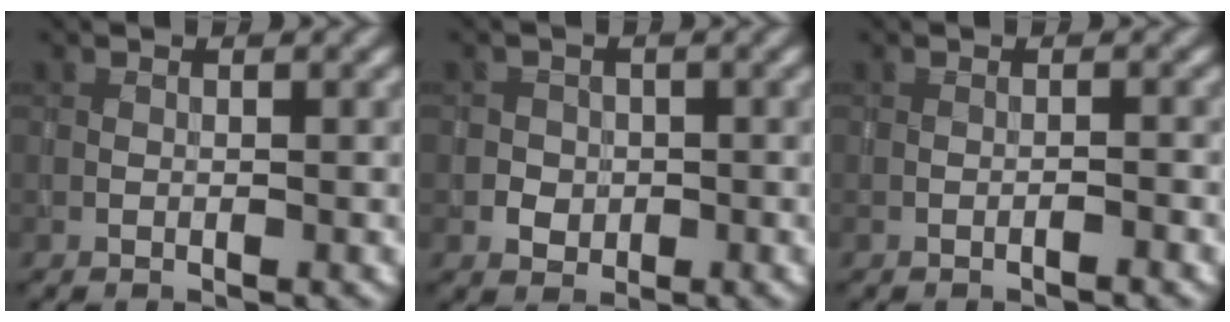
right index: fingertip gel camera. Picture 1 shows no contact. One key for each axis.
{"total": 1.9, "fx": -0.3, "fy": 1.8, "fz": 0.4, "tx": 0.011, "ty": 0.001, "tz": -0.015}
{"total": 0.8, "fx": -0.6, "fy": 0.0, "fz": 0.5, "tx": -0.009, "ty": 0.004, "tz": -0.011}